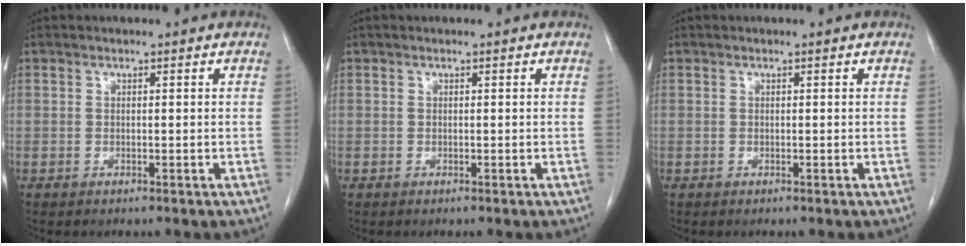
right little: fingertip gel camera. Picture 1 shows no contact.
{"total": 0.0}
{"total": 0.0}